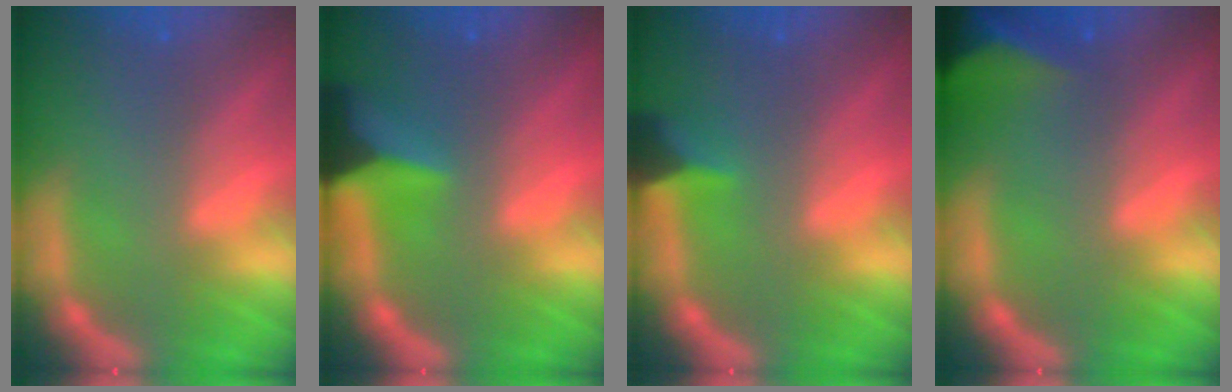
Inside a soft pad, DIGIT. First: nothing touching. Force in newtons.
{"total": 7.0}
{"total": 2.9}
{"total": 9.5}